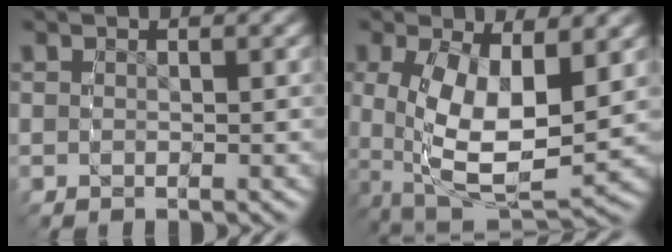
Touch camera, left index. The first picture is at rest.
{"total": 9.6, "force": [-1.8, 6.3, 7.1], "torque": [-0.150, -0.061, 0.000]}